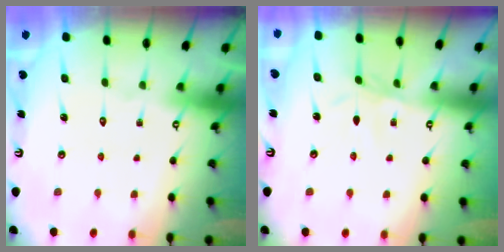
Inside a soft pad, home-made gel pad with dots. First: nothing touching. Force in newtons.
{"total": 2.6, "press": 2.6, "slide": 0.4}